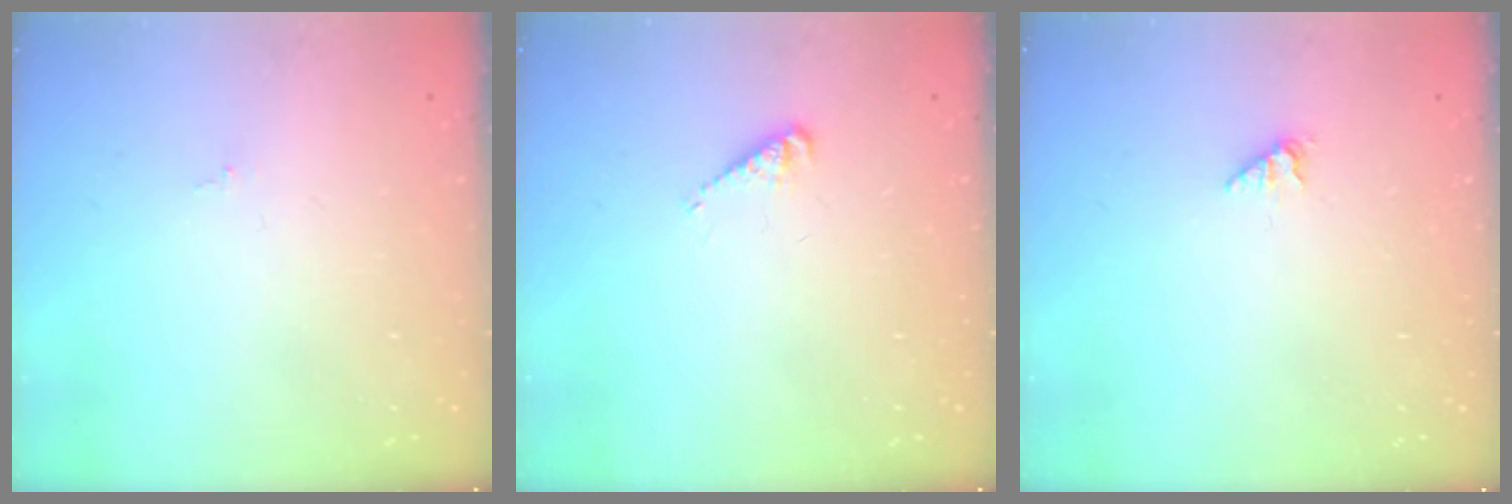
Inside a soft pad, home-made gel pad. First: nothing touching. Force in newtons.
{"total": 1.7, "press": 1.7, "slide": 0.4}
{"total": 1.0, "press": 1.0, "slide": 0.2}